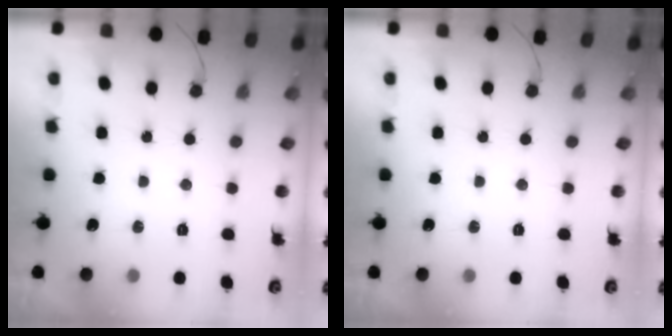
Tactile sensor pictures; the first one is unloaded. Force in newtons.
{"total": 0.0}